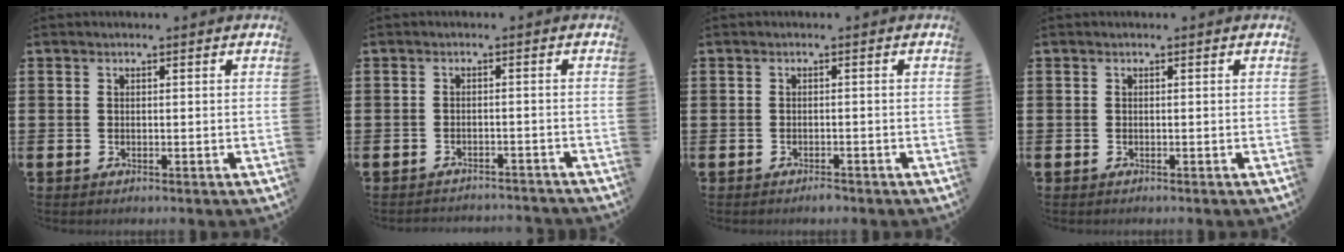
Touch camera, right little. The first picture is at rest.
{"total": 1.5, "force": [-1.5, -0.1, -0.1], "torque": [-0.002, 0.004, -0.033]}
{"total": 0.8, "force": [-0.8, 0.1, 0.1], "torque": [-0.005, -0.001, -0.016]}
{"total": 0.0}